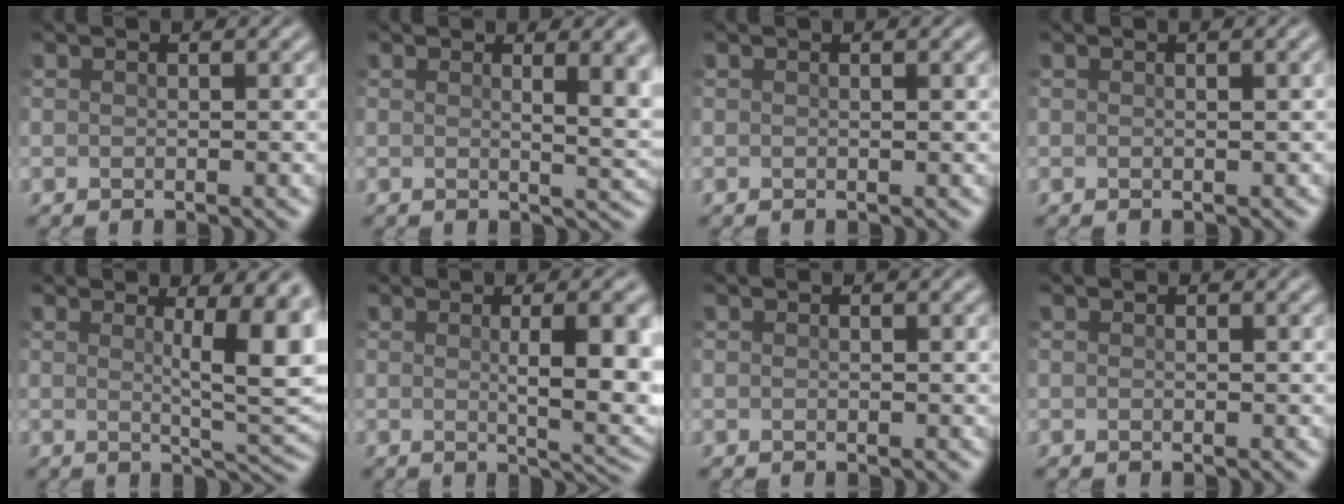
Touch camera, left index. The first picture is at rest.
{"total": 5.6, "force": [1.4, 1.8, 5.2], "torque": [-0.033, 0.007, 0.020]}
{"total": 0.7, "force": [0.2, 0.3, 0.6], "torque": [-0.001, -0.001, -0.002]}
{"total": 1.9, "force": [0.6, 0.8, 1.6], "torque": [-0.005, 0.008, -0.005]}
{"total": 7.6, "force": [1.4, 1.4, 7.3], "torque": [-0.087, 0.001, 0.027]}
{"total": 8.1, "force": [0.3, 2.1, 7.8], "torque": [-0.089, 0.007, 0.013]}
{"total": 0.0}
{"total": 0.0}